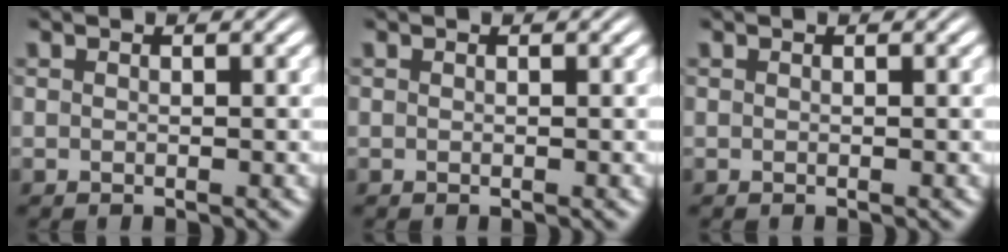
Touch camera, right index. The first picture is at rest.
{"total": 0.0}
{"total": 0.0}